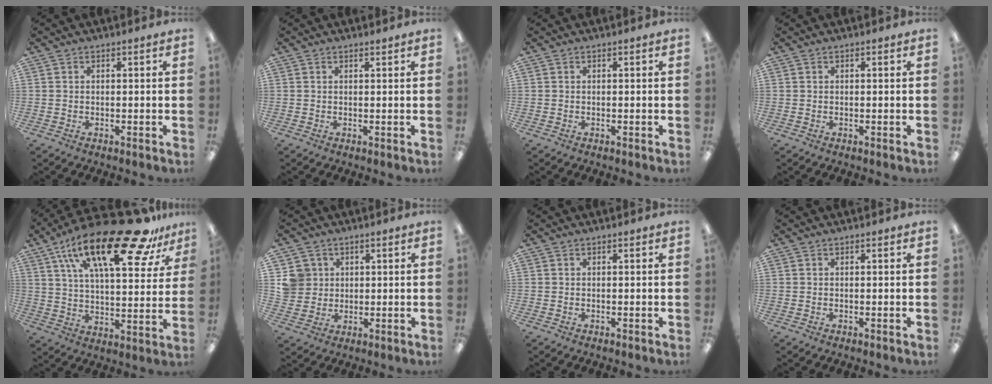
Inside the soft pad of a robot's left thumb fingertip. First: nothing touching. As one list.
[{"total": 0.6, "force": [0.6, 0.1, 0.2], "torque": [-0.004, -0.001, 0.012]}, {"total": 0.0}, {"total": 0.0}, {"total": 27.1, "force": [16.8, 9.7, 19.0], "torque": [-0.300, -0.093, 0.271]}, {"total": 6.4, "force": [1.8, 6.0, 1.0], "torque": [-0.024, 0.007, 0.038]}, {"total": 0.0}, {"total": 0.0}]